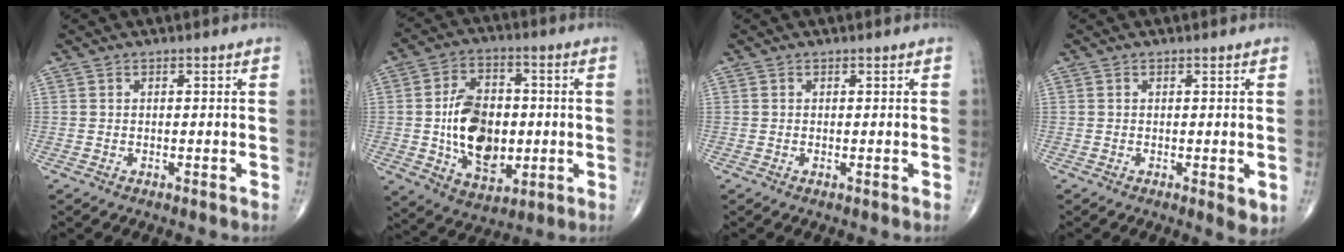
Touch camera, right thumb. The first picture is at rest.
{"total": 15.7, "force": [-0.9, 10.3, 11.7], "torque": [-0.167, 0.006, -0.005]}
{"total": 0.0}
{"total": 2.5, "force": [-0.3, 0.9, 2.4], "torque": [-0.030, -0.008, -0.004]}